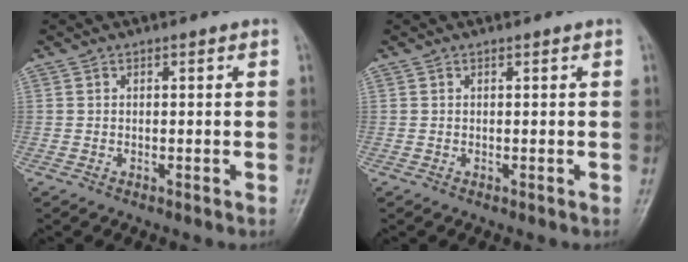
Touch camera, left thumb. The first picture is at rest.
{"total": 0.0}